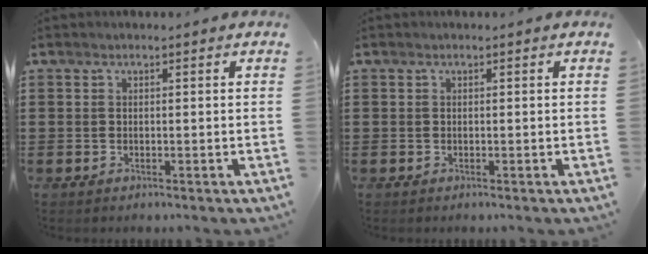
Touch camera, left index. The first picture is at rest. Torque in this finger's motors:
{"motor_torque": [0.00, 0.00, 0.00, 0.00]}